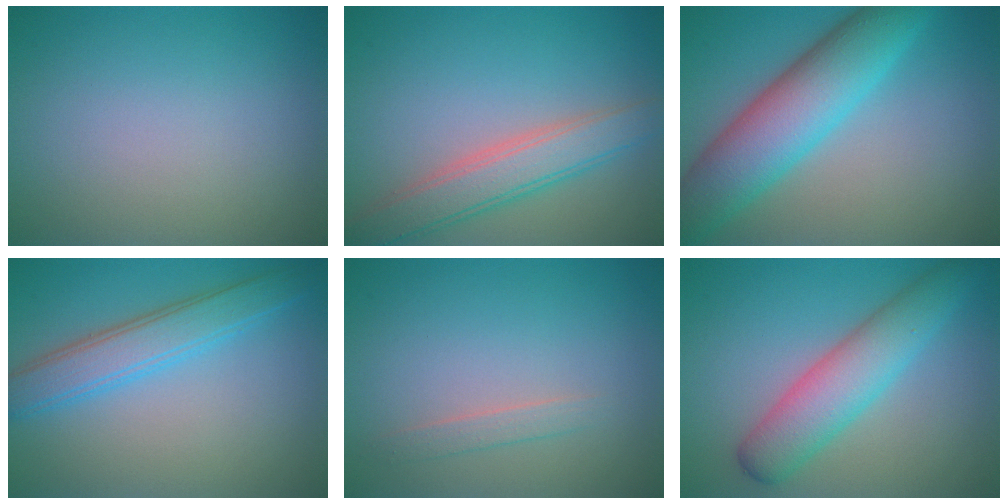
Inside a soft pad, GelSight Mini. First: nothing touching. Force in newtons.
{"total": 4.6, "press": 4.6, "slide": 0.3}
{"total": 8.8, "press": 8.8, "slide": 0.0}
{"total": 4.3, "press": 4.3, "slide": 0.1}
{"total": 1.2, "press": 1.2, "slide": 0.1}
{"total": 5.6, "press": 5.6, "slide": 0.2}